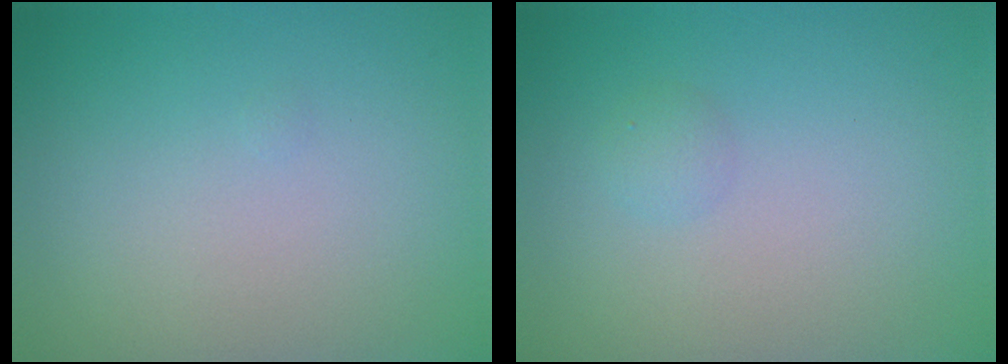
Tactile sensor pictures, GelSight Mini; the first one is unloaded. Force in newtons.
{"total": 0.9, "press": 0.9, "slide": 0.0}